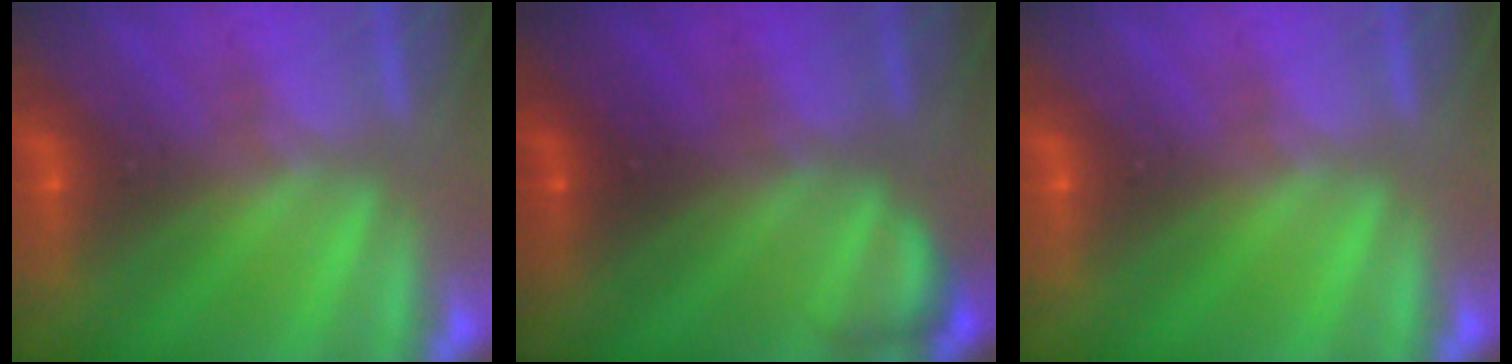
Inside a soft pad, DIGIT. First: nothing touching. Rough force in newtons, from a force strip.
{"total": 2.3}
{"total": 0.0}